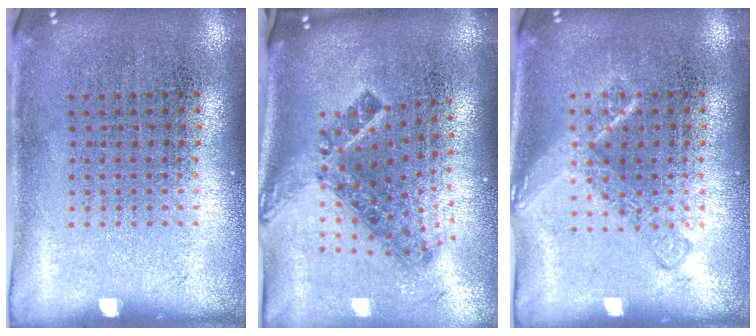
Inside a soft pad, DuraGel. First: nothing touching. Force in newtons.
{"total": 1.7, "press": 1.3, "slide": 1.2}
{"total": 1.5, "press": 1.5, "slide": 0.2}